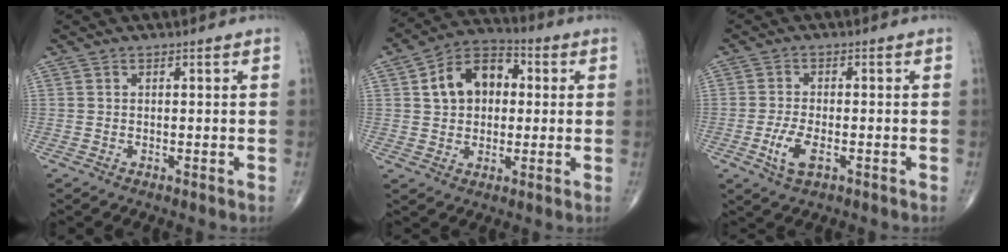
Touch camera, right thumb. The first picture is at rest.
{"total": 12.1, "force": [2.3, 8.5, 8.3], "torque": [-0.111, 0.019, 0.028]}
{"total": 5.0, "force": [-1.8, 2.2, 4.1], "torque": [-0.088, 0.004, -0.030]}